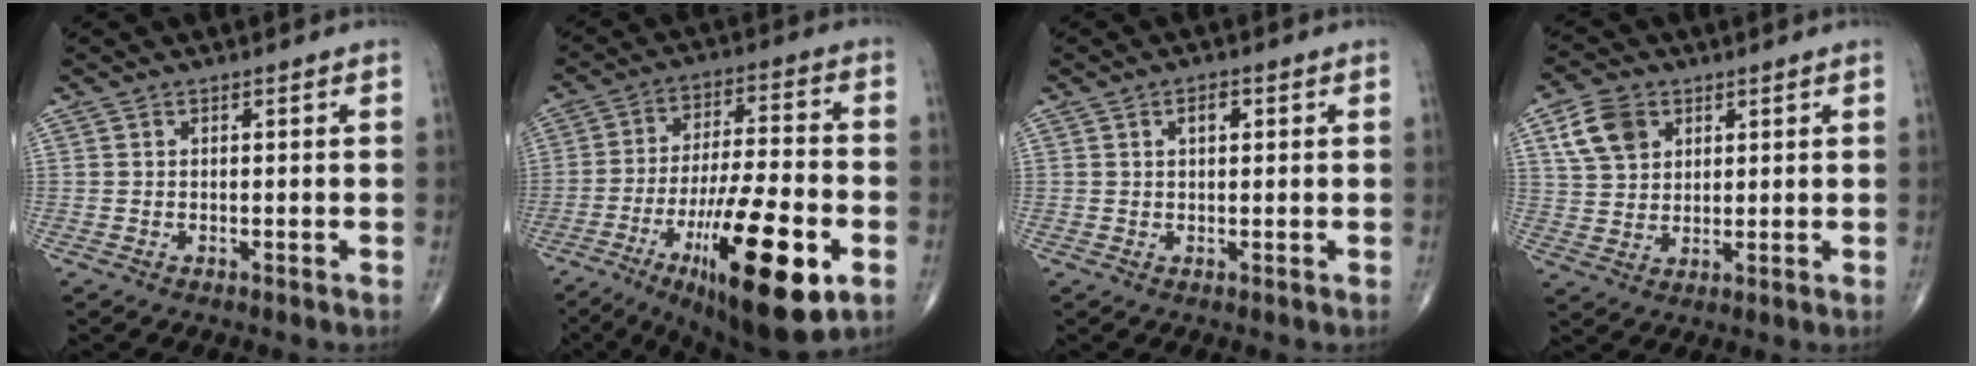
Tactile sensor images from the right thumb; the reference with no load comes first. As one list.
[{"total": 23.1, "force": [-9.2, 6.2, 20.2], "torque": [-0.320, 0.022, -0.140]}, {"total": 2.4, "force": [0.8, 1.3, 1.9], "torque": [-0.028, 0.001, 0.012]}, {"total": 8.0, "force": [3.4, 5.9, 4.2], "torque": [-0.063, -0.006, 0.068]}]